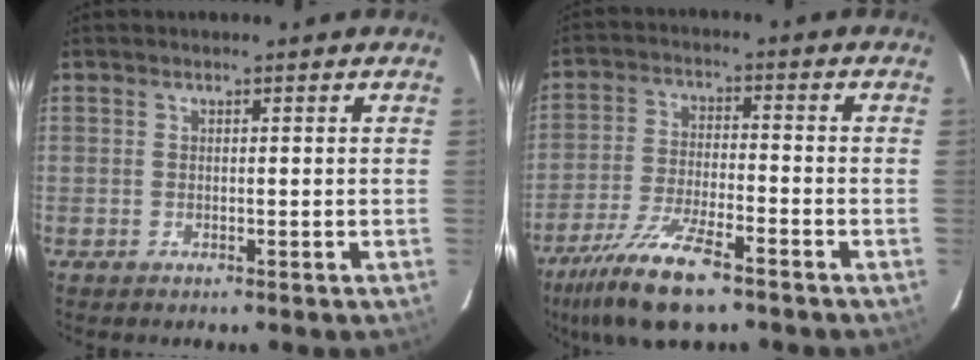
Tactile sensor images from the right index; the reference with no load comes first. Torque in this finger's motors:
{"motor_torque": [1.02, -1.12, 0.56, 0.16]}